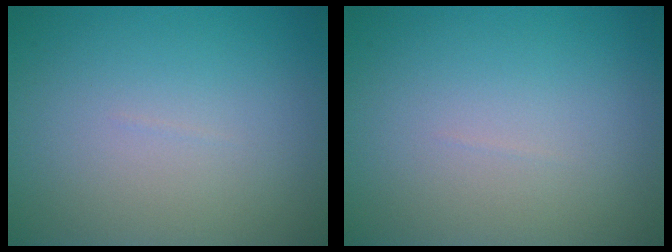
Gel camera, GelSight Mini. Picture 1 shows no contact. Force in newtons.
{"total": 0.0}